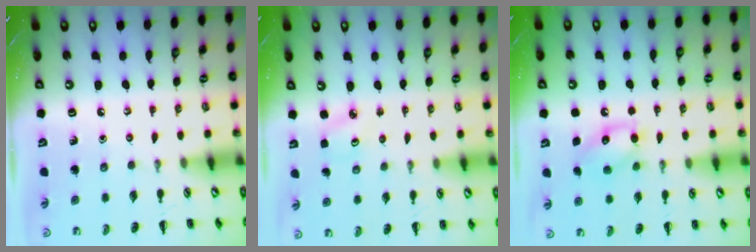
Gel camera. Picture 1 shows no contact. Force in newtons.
{"total": 2.5, "press": 2.4, "slide": 0.7}
{"total": 11.3, "press": 11.2, "slide": 1.0}